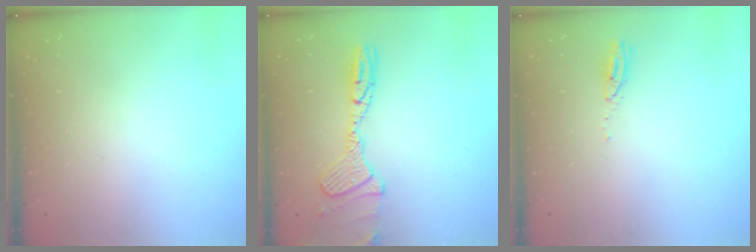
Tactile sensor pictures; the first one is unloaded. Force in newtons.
{"total": 14.0, "press": 13.9, "slide": 1.7}
{"total": 2.9, "press": 2.9, "slide": 0.2}